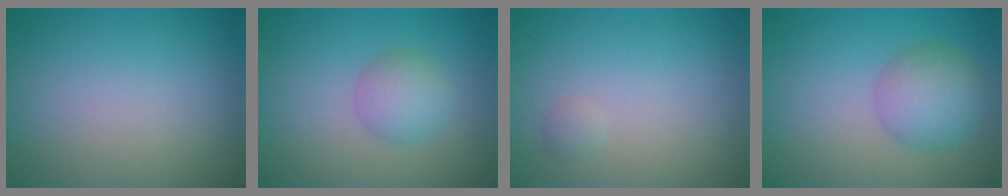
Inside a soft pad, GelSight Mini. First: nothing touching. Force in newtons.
{"total": 2.9, "press": 2.9, "slide": 0.0}
{"total": 0.6, "press": 0.6, "slide": 0.0}
{"total": 4.5, "press": 4.5, "slide": 0.1}